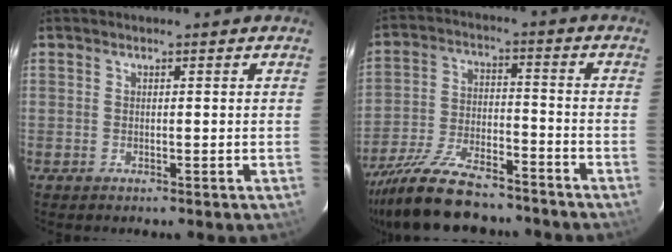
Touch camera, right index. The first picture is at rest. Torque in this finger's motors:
{"motor_torque": [1.12, -1.02, 0.72, 0.11]}